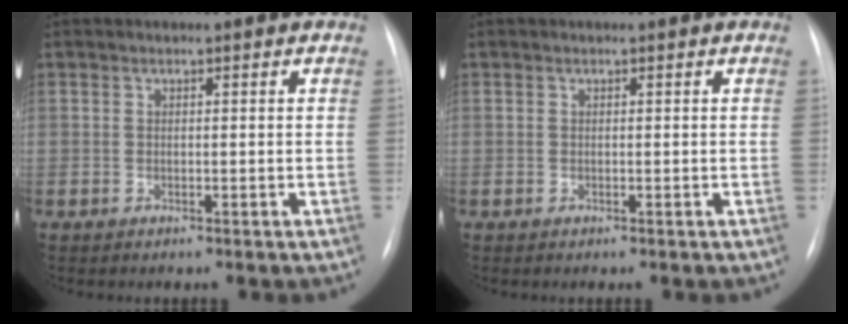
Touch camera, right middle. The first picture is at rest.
{"total": 0.0}